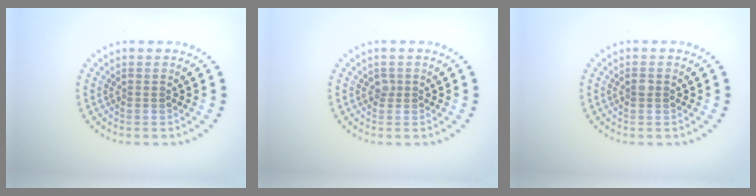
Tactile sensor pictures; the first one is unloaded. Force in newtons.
{"total": 0.8, "press": 0.5, "slide": 0.6}
{"total": 0.7, "press": 0.7, "slide": 0.0}